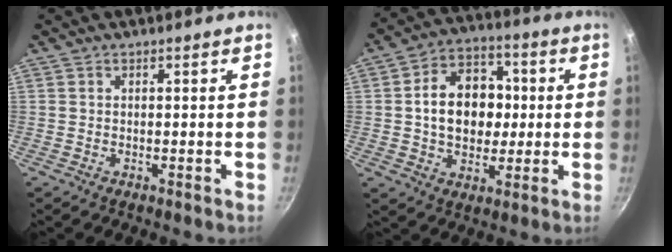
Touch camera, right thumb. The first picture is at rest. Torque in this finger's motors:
{"motor_torque": [0.37, 2.32, 1.39, 0.19, 0.22]}